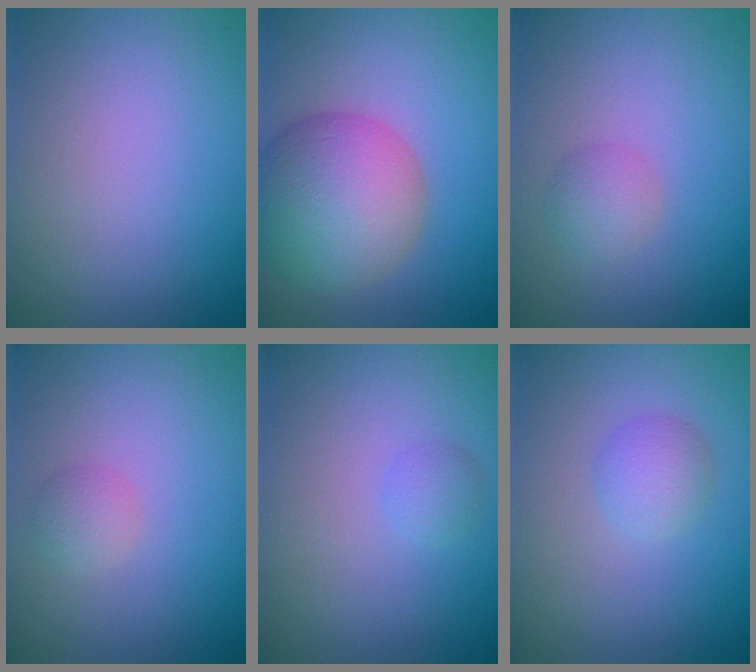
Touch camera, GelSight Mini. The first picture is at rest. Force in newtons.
{"total": 9.0, "press": 9.0, "slide": 0.5}
{"total": 1.8, "press": 1.8, "slide": 0.0}
{"total": 1.4, "press": 1.4, "slide": 0.1}
{"total": 1.1, "press": 1.1, "slide": 0.1}
{"total": 2.1, "press": 2.1, "slide": 0.1}